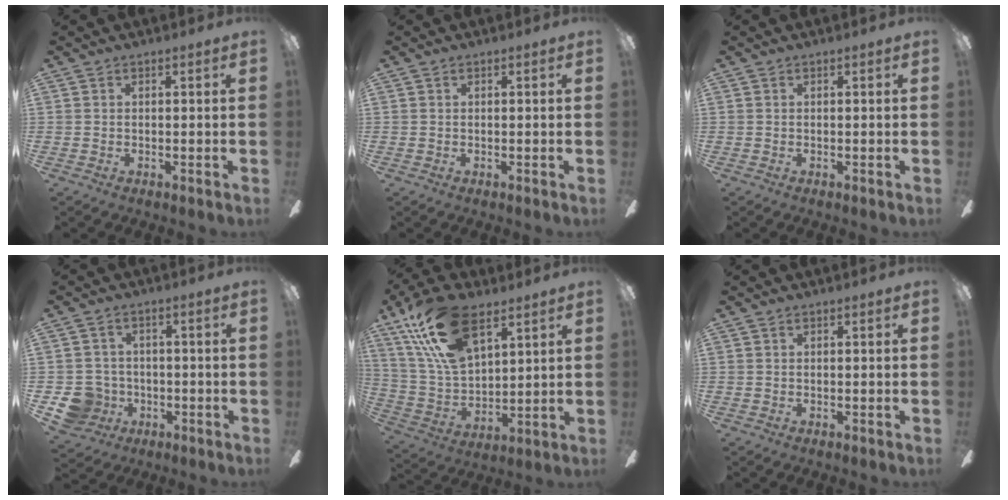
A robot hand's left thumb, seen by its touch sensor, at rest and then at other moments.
{"total": 0.0}
{"total": 0.0}
{"total": 7.6, "force": [-2.4, 6.9, 1.8], "torque": [-0.056, 0.017, -0.041]}
{"total": 20.4, "force": [11.9, 10.1, 13.1], "torque": [-0.277, -0.039, 0.211]}
{"total": 0.0}